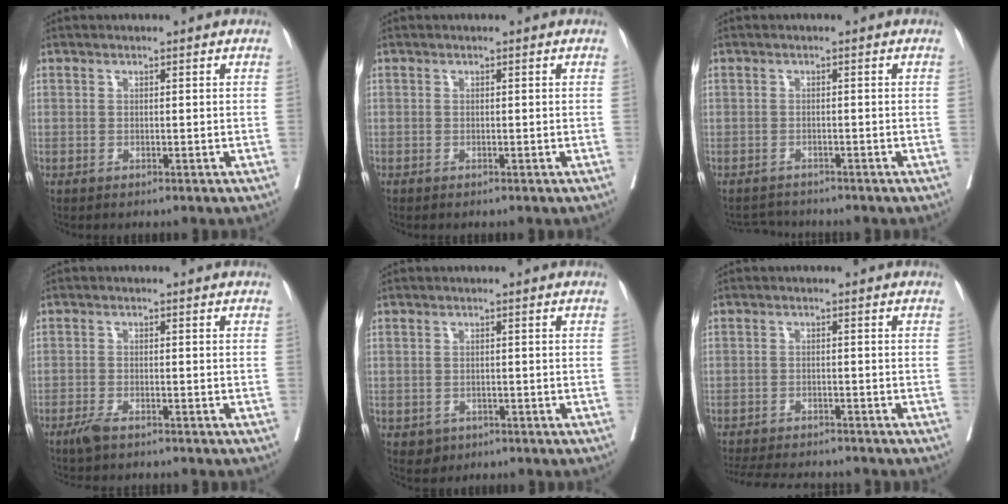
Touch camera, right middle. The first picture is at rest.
{"total": 0.0}
{"total": 2.5, "force": [-2.4, 0.0, -0.8], "torque": [0.012, -0.013, -0.037]}
{"total": 2.7, "force": [-2.2, 0.6, 1.4], "torque": [-0.030, -0.003, -0.038]}
{"total": 2.3, "force": [-1.2, 1.9, 0.5], "torque": [-0.003, 0.003, -0.011]}
{"total": 10.3, "force": [-9.5, 2.0, 3.3], "torque": [-0.060, -0.005, -0.133]}